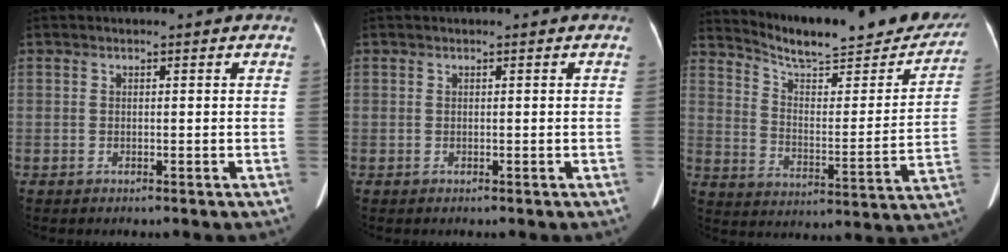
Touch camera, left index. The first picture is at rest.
{"total": 0.0}
{"total": 23.2, "force": [21.1, 3.7, 8.8], "torque": [-0.123, -0.050, 0.284]}